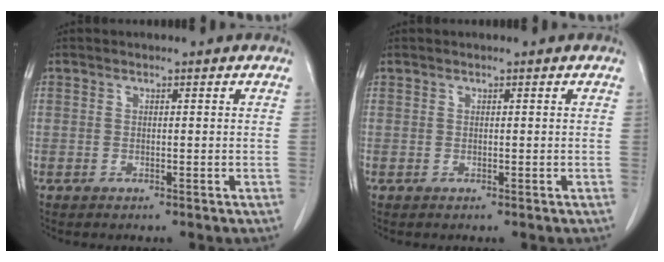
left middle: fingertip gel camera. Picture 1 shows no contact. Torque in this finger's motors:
{"motor_torque": [0.24, -0.29, -0.06, -0.01]}